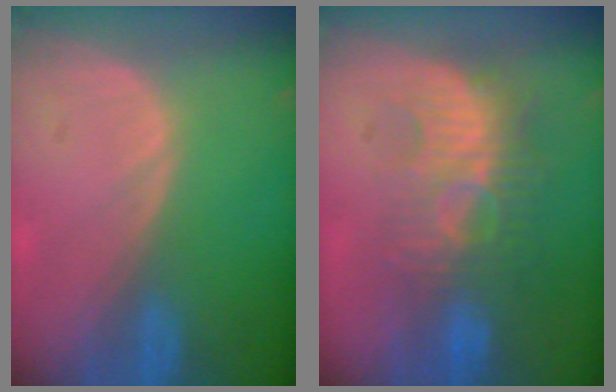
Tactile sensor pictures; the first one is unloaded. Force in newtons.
{"total": 9.0, "press": 8.6, "slide": 2.6}